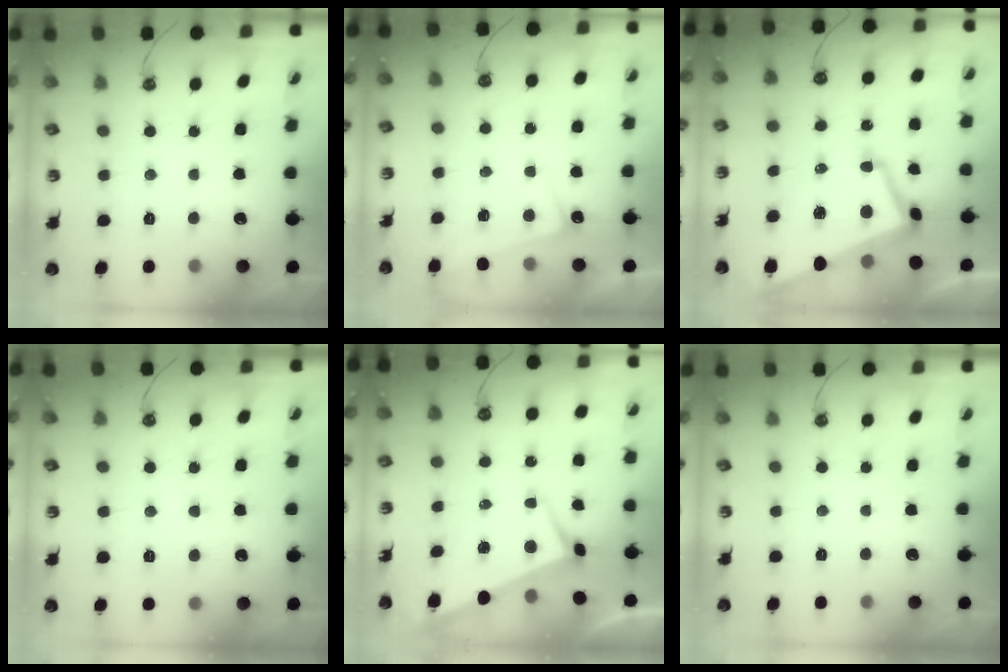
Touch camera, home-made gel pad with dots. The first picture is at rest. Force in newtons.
{"total": 1.0, "press": 0.9, "slide": 0.3}
{"total": 4.4, "press": 4.2, "slide": 1.1}
{"total": 0.5, "press": 0.2, "slide": 0.5}
{"total": 2.9, "press": 2.8, "slide": 0.9}
{"total": 0.0}